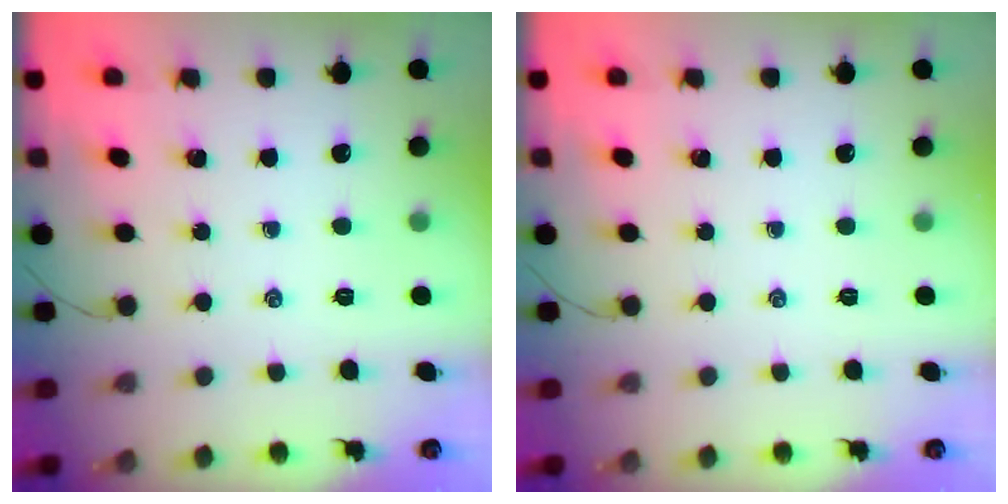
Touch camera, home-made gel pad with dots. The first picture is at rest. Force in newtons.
{"total": 0.0}